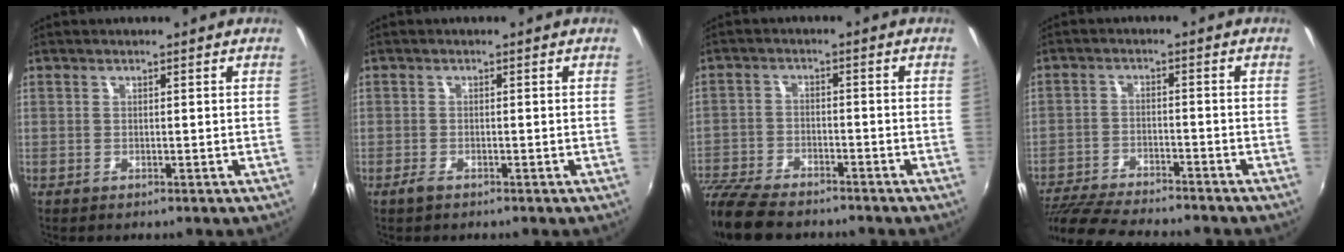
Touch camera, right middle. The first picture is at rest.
{"total": 1.5, "force": [-1.2, 0.5, 0.8], "torque": [-0.020, -0.004, -0.023]}
{"total": 13.8, "force": [-11.7, 4.3, 5.9], "torque": [-0.155, -0.029, -0.213]}
{"total": 15.4, "force": [-13.6, 2.4, 6.7], "torque": [-0.146, -0.026, -0.223]}